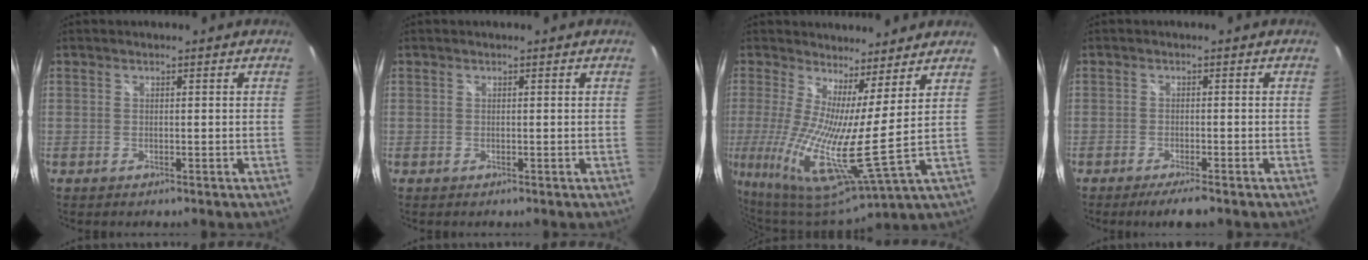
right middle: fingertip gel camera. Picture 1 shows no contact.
{"total": 0.0}
{"total": 14.7, "force": [3.7, 1.3, 14.1], "torque": [-0.254, -0.031, 0.060]}
{"total": 4.3, "force": [-3.3, 0.4, 2.6], "torque": [-0.058, -0.011, -0.057]}